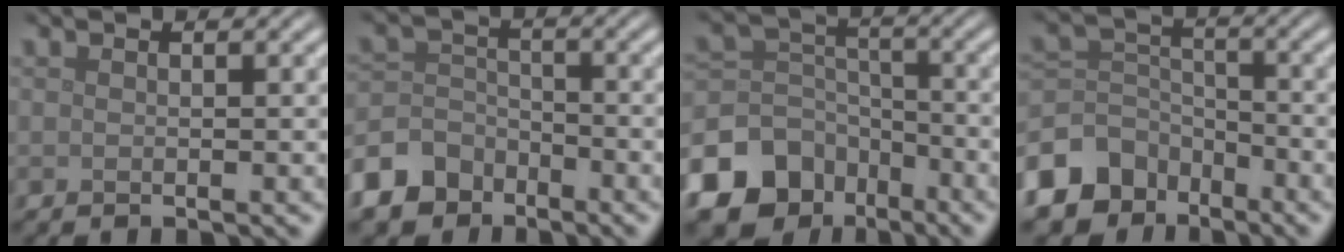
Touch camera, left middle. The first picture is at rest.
{"total": 6.6, "force": [-4.9, 4.3, 1.4], "torque": [-0.020, -0.002, -0.100]}
{"total": 12.6, "force": [-7.7, 9.3, 3.6], "torque": [-0.105, -0.028, -0.139]}
{"total": 7.8, "force": [-5.3, 5.4, 2.0], "torque": [-0.041, 0.005, -0.110]}